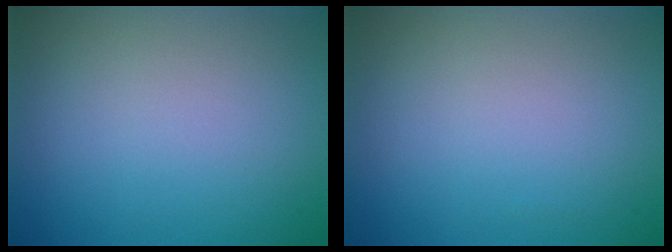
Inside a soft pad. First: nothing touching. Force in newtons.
{"total": 0.0}